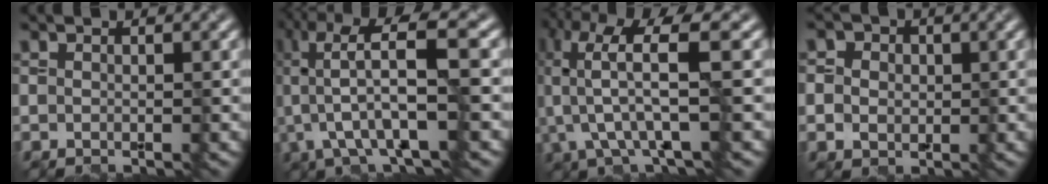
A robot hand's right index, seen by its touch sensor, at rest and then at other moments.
{"total": 8.3, "force": [-0.3, 2.1, 8.0], "torque": [-0.162, 0.008, 0.000]}
{"total": 7.0, "force": [0.1, 1.7, 6.8], "torque": [-0.149, 0.007, 0.005]}
{"total": 4.0, "force": [0.9, 3.5, 1.8], "torque": [-0.023, 0.018, -0.001]}